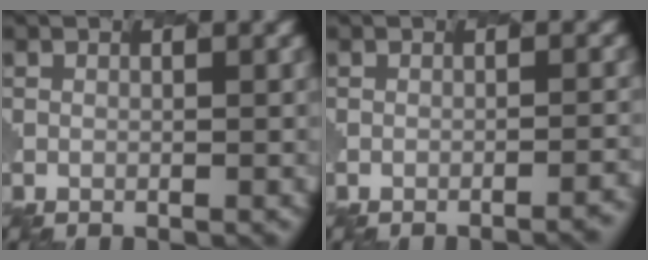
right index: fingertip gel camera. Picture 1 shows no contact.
{"total": 2.4, "force": [-1.8, 0.5, 1.4], "torque": [-0.008, 0.008, -0.021]}